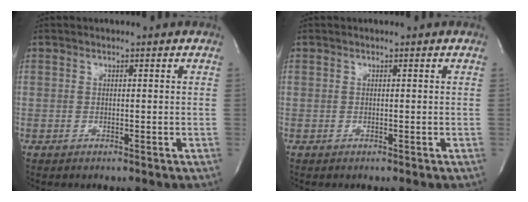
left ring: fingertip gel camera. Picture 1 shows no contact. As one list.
[{"total": 0.0}]